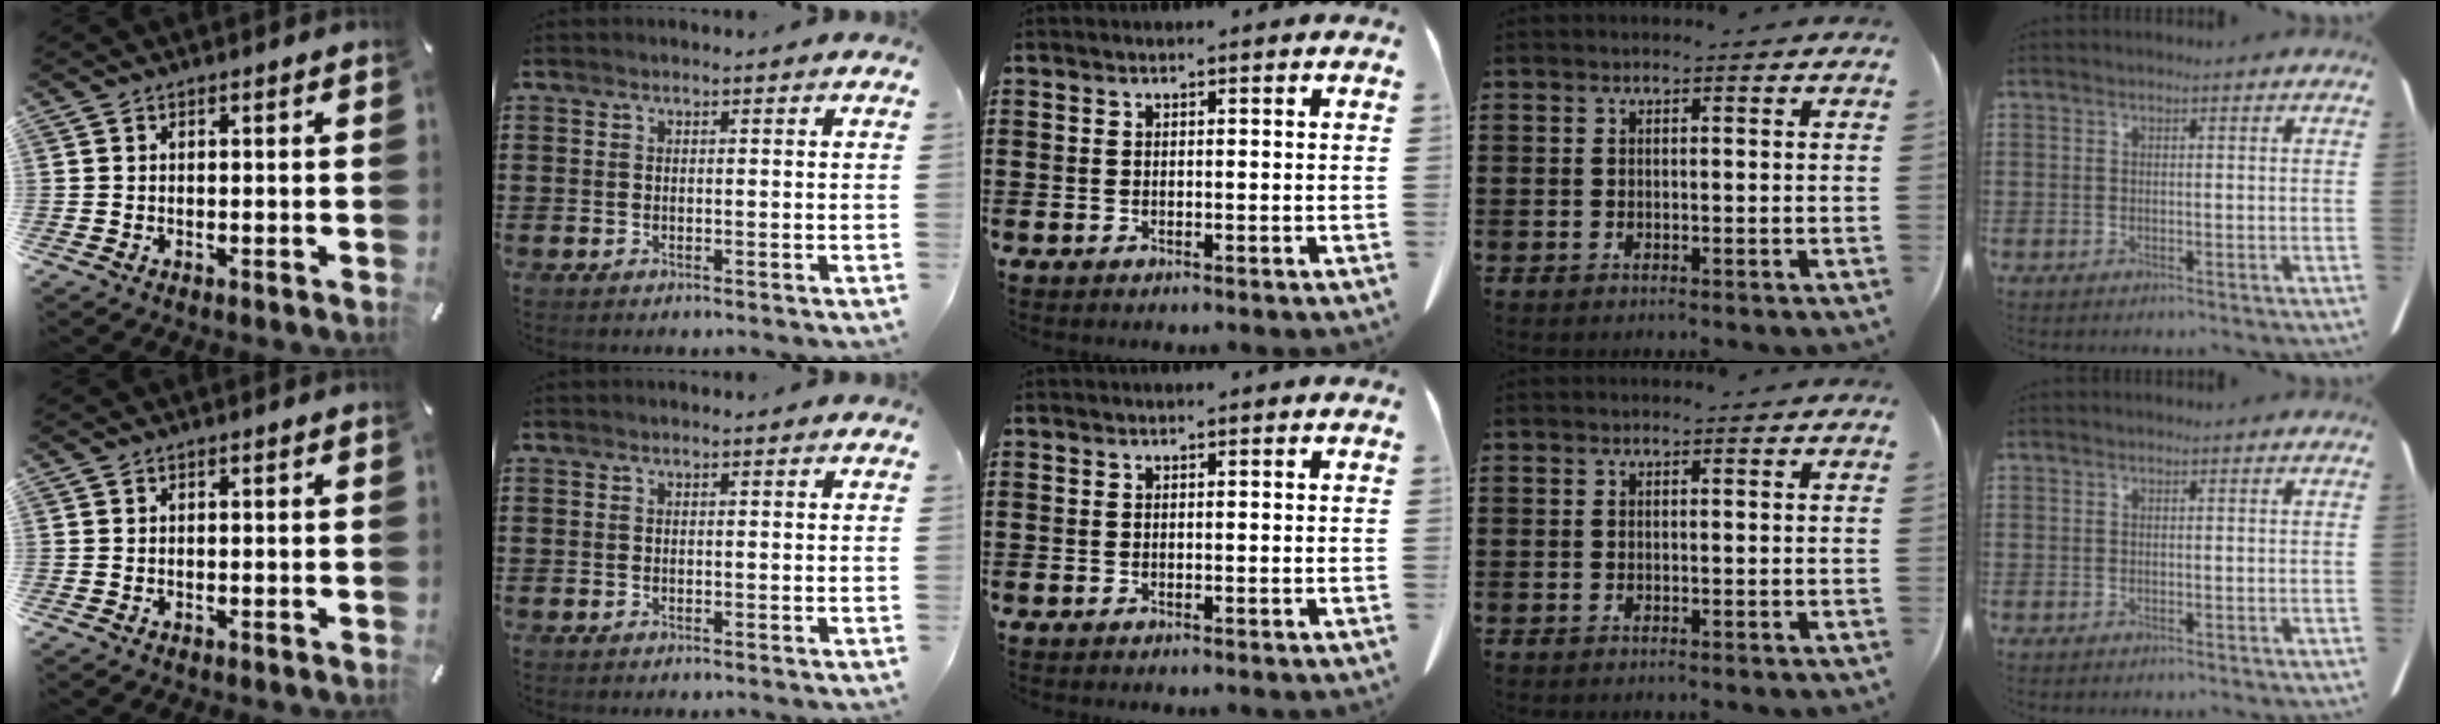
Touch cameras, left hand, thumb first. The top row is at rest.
{}